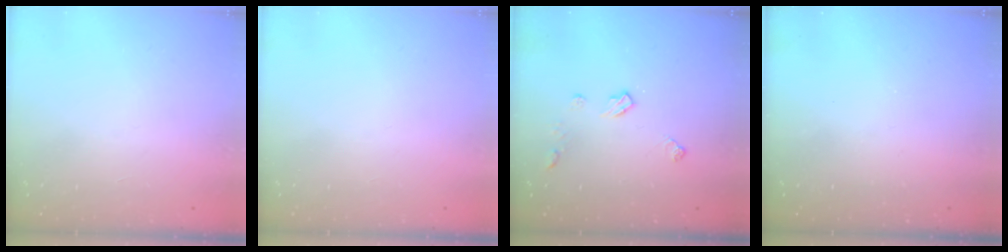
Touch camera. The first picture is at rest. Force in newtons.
{"total": 0.0}
{"total": 6.3, "press": 6.3, "slide": 0.1}
{"total": 0.0}